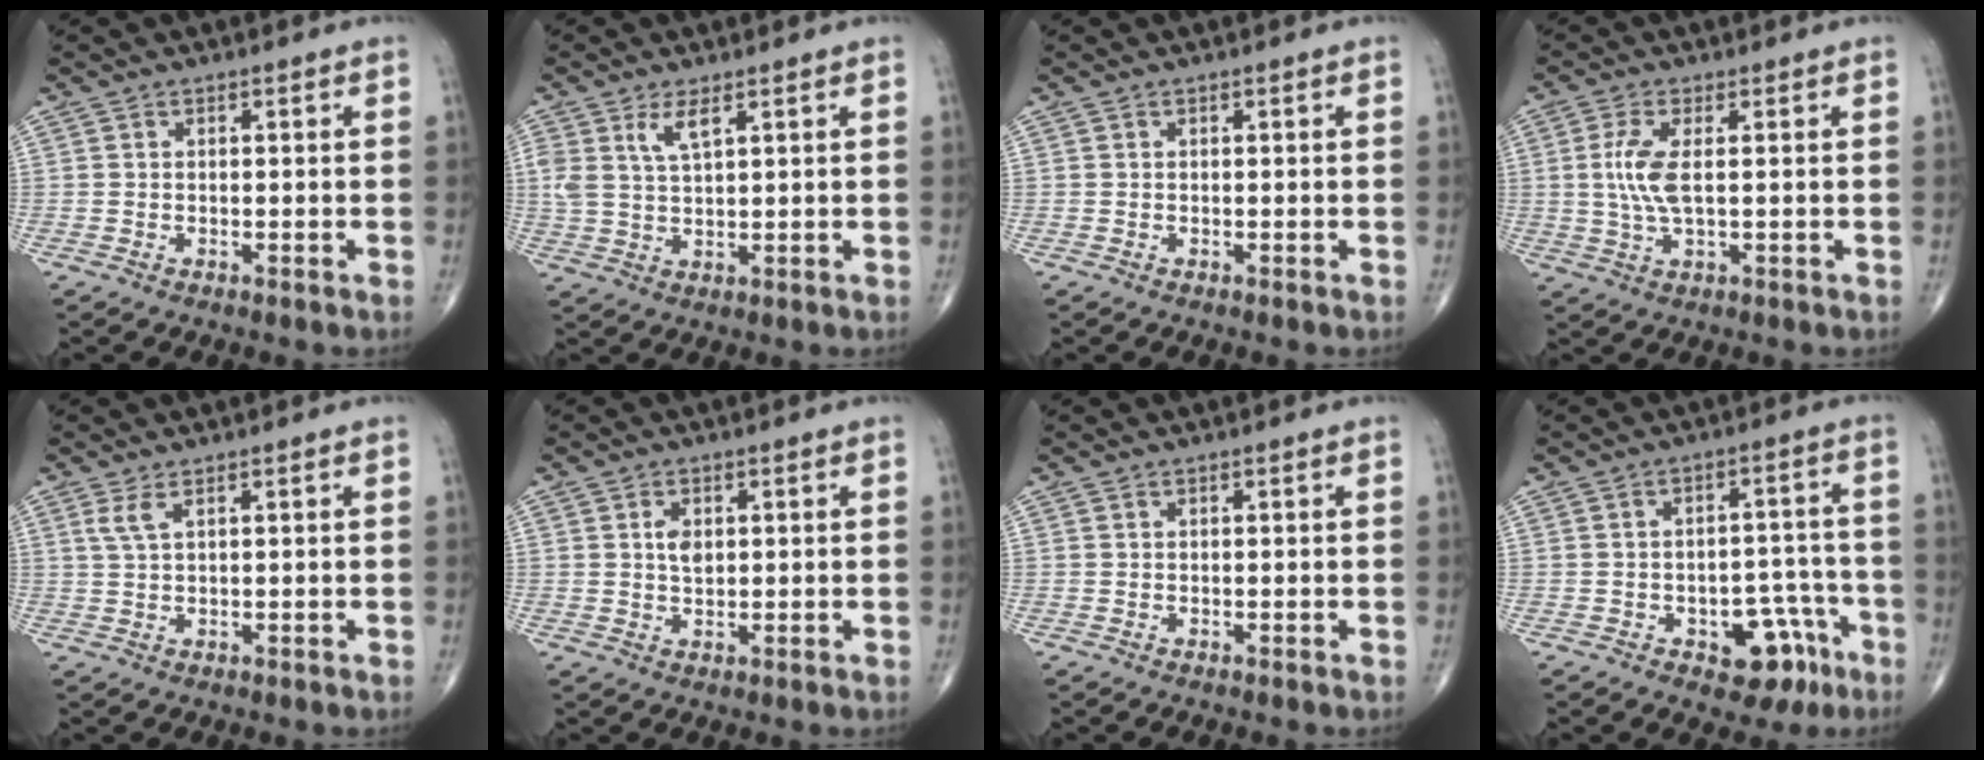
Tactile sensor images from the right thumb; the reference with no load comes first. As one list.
[{"total": 4.6, "force": [2.4, 1.6, 3.6], "torque": [-0.077, -0.008, 0.054]}, {"total": 0.0}, {"total": 6.1, "force": [0.7, 1.9, 5.7], "torque": [-0.142, -0.002, 0.013]}, {"total": 2.3, "force": [1.3, 0.6, 1.8], "torque": [-0.049, 0.002, 0.034]}, {"total": 2.8, "force": [0.7, 1.7, 2.0], "torque": [-0.030, -0.004, 0.013]}, {"total": 0.0}, {"total": 9.4, "force": [-4.7, 5.6, 6.0], "torque": [-0.042, 0.044, -0.055]}]